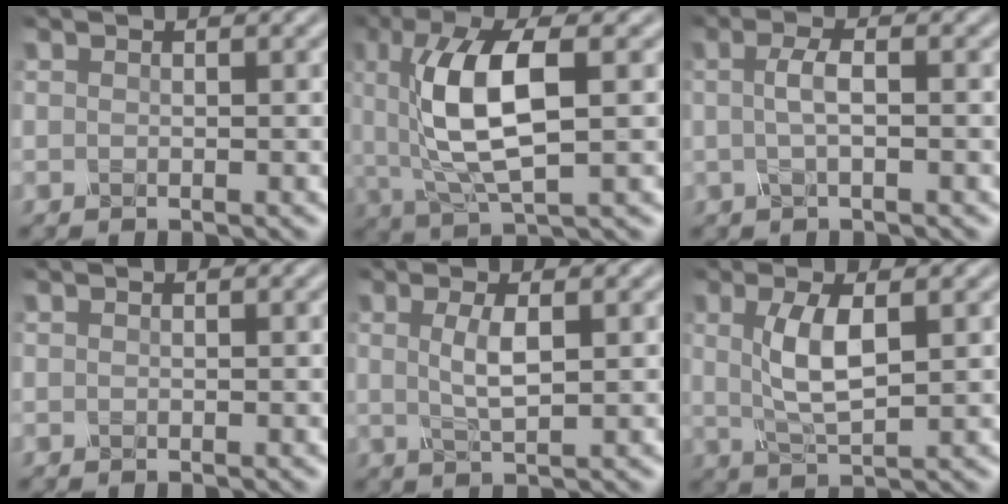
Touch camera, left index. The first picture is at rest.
{"total": 8.4, "force": [1.1, 2.9, 7.8], "torque": [-0.155, -0.001, 0.022]}
{"total": 2.2, "force": [0.1, 0.6, 2.1], "torque": [-0.044, 0.005, -0.001]}
{"total": 0.0}
{"total": 2.7, "force": [0.6, 0.7, 2.5], "torque": [-0.053, 0.000, 0.014]}
{"total": 4.4, "force": [1.0, 1.4, 4.1], "torque": [-0.088, 0.000, 0.022]}